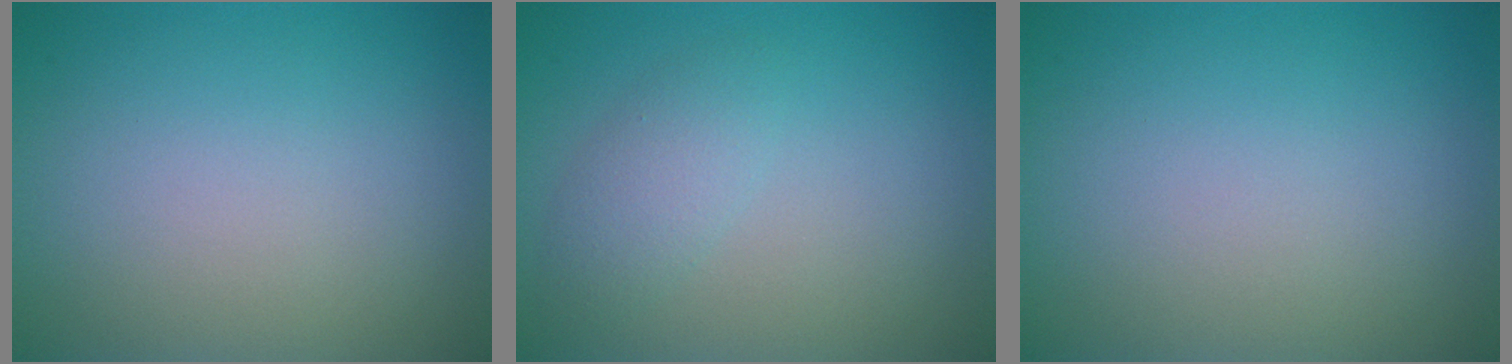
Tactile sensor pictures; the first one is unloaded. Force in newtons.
{"total": 2.0, "press": 2.0, "slide": 0.2}
{"total": 0.0}